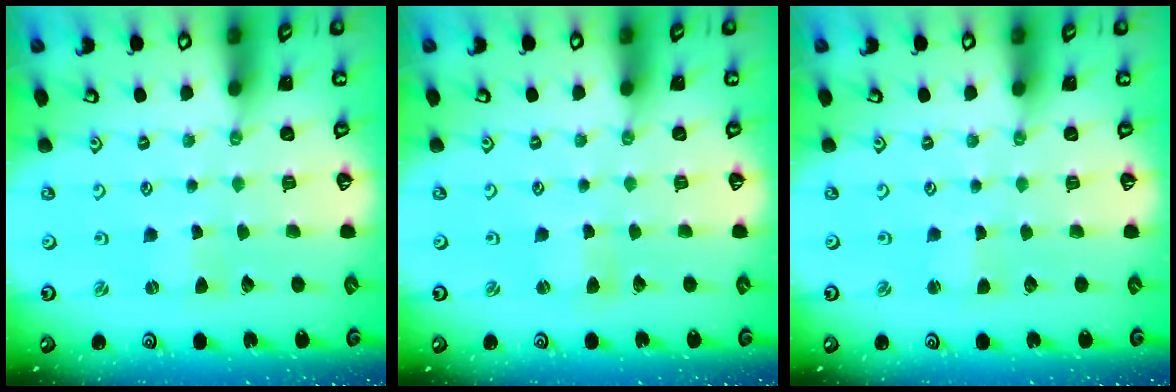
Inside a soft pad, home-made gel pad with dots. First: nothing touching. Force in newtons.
{"total": 0.7, "press": 0.7, "slide": 0.2}
{"total": 1.4, "press": 1.3, "slide": 0.2}